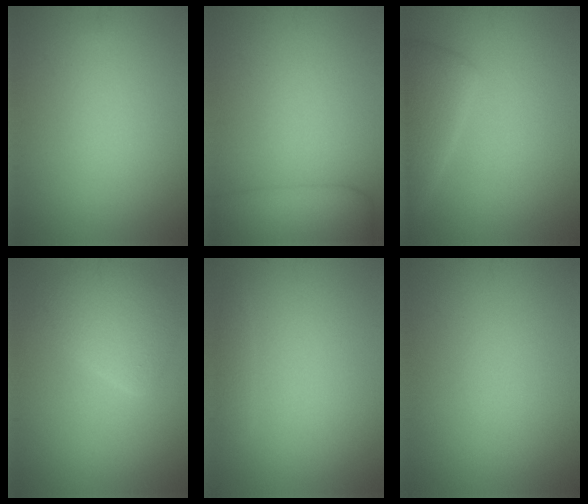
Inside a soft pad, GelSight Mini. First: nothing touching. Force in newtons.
{"total": 4.7, "press": 4.7, "slide": 0.4}
{"total": 3.5, "press": 3.5, "slide": 0.2}
{"total": 3.9, "press": 3.9, "slide": 0.1}
{"total": 1.0, "press": 1.0, "slide": 0.1}
{"total": 0.0}